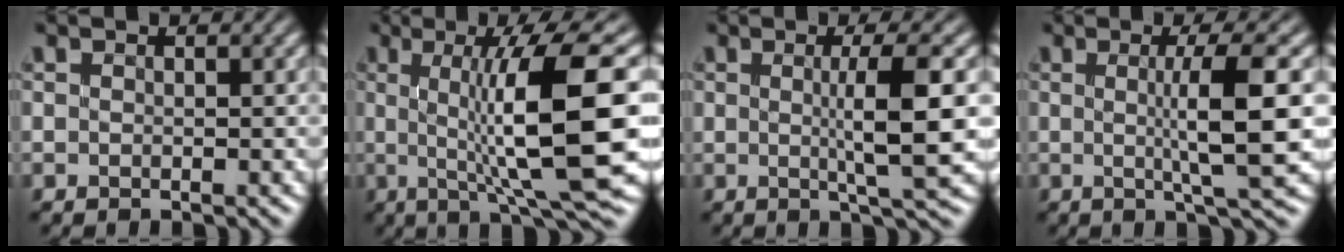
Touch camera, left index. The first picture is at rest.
{"total": 11.2, "force": [0.5, 2.0, 11.0], "torque": [-0.160, 0.000, 0.015]}
{"total": 5.3, "force": [0.1, 0.8, 5.3], "torque": [-0.086, 0.000, 0.004]}
{"total": 6.3, "force": [0.1, 0.9, 6.2], "torque": [-0.099, 0.003, 0.004]}